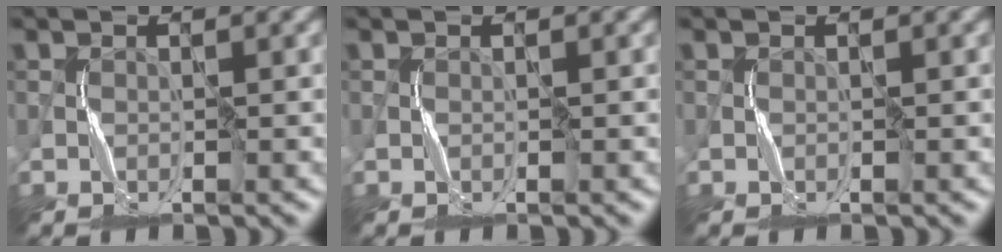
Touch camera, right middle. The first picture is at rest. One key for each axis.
{"total": 0.0}
{"total": 0.0}